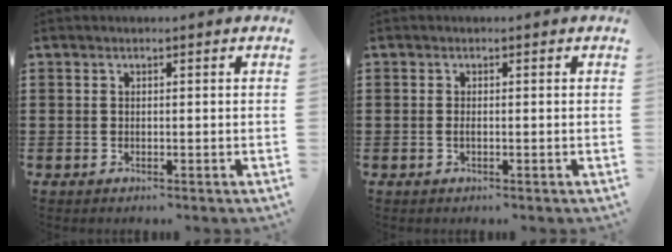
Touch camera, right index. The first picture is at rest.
{"total": 0.6, "force": [-0.2, 0.1, 0.6], "torque": [-0.012, -0.004, -0.002]}